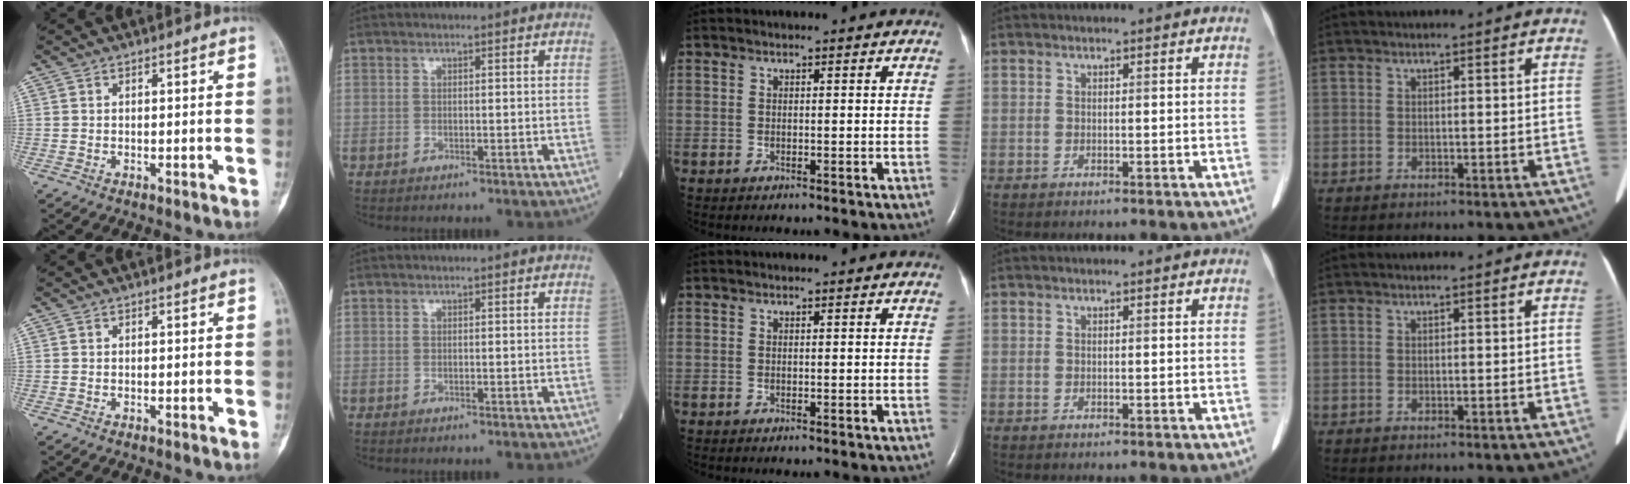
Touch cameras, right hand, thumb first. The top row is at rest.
{}